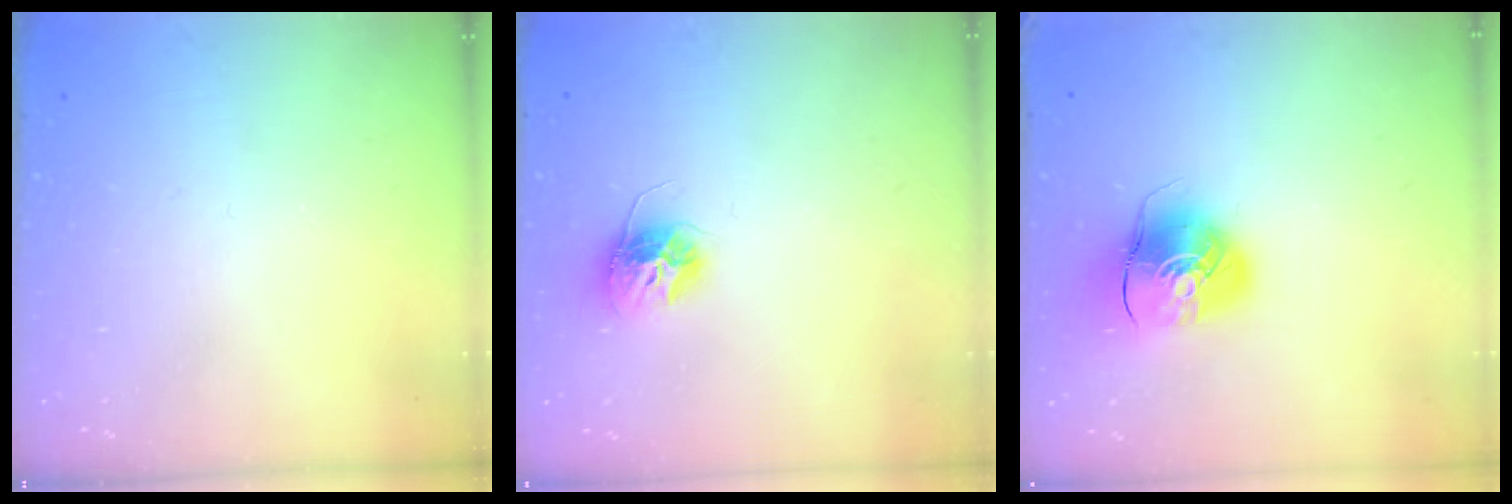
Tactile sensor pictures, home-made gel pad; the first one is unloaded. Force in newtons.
{"total": 11.4, "press": 11.4, "slide": 0.9}
{"total": 9.7, "press": 9.6, "slide": 1.2}